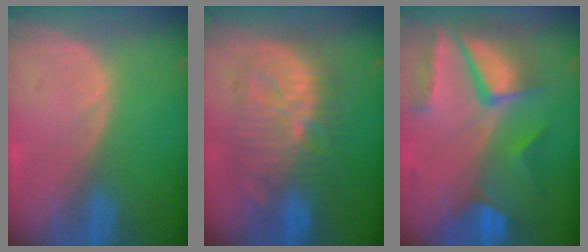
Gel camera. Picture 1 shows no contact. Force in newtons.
{"total": 10.6, "press": 10.6, "slide": 0.3}
{"total": 10.4, "press": 8.8, "slide": 5.6}